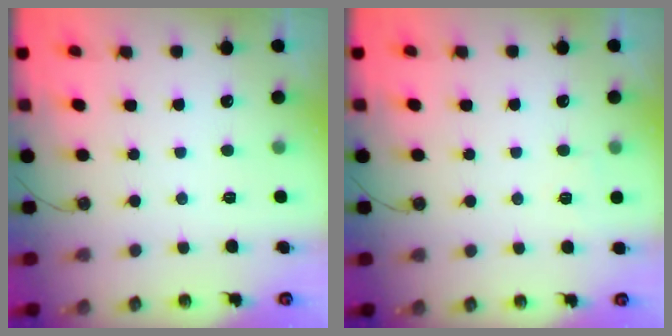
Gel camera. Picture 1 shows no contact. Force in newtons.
{"total": 4.5, "press": 4.1, "slide": 1.8}